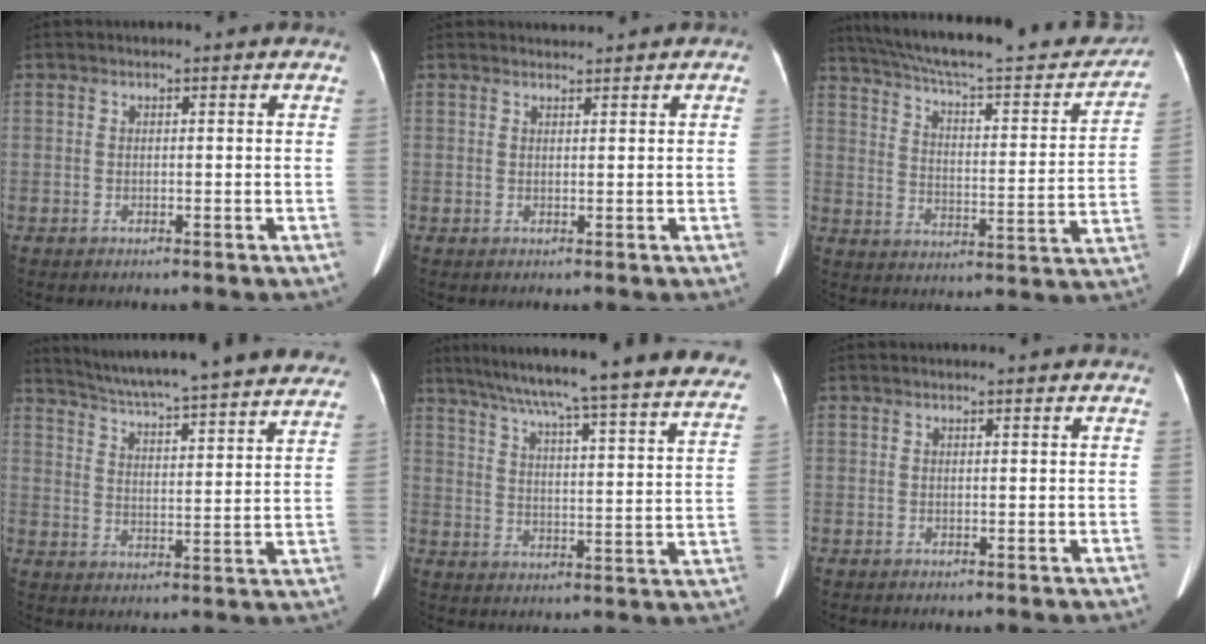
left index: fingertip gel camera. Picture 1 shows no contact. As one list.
[{"total": 0.9, "force": [0.9, 0.0, -0.2], "torque": [-0.001, 0.006, 0.017]}, {"total": 28.6, "force": [24.9, 4.9, 13.1], "torque": [-0.212, -0.023, 0.331]}, {"total": 29.9, "force": [27.1, 2.8, 12.3], "torque": [-0.193, -0.044, 0.344]}, {"total": 33.8, "force": [30.2, 1.8, 15.1], "torque": [-0.213, -0.075, 0.372]}, {"total": 1.2, "force": [1.1, 0.2, 0.4], "torque": [-0.009, 0.010, 0.014]}]